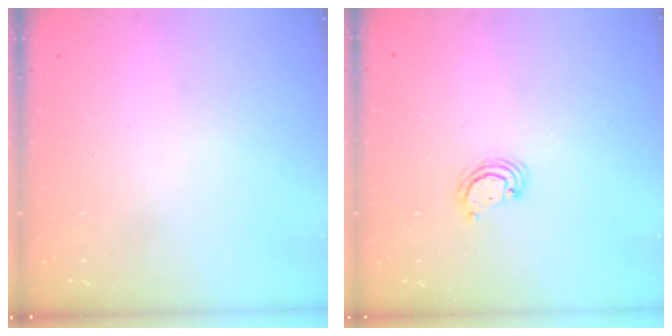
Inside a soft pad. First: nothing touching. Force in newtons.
{"total": 2.5, "press": 2.5, "slide": 0.3}